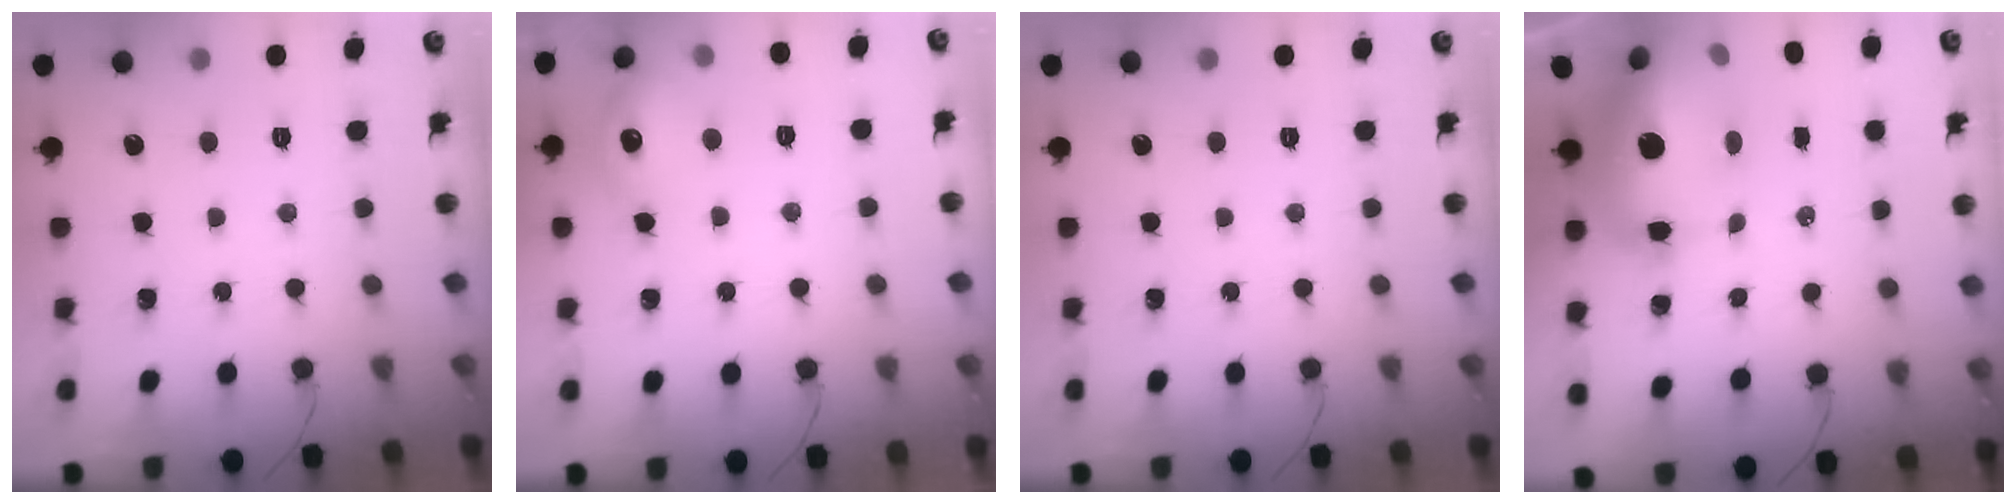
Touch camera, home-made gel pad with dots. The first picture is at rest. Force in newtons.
{"total": 10.9, "press": 10.8, "slide": 0.5}
{"total": 0.0}
{"total": 15.3, "press": 14.9, "slide": 3.3}